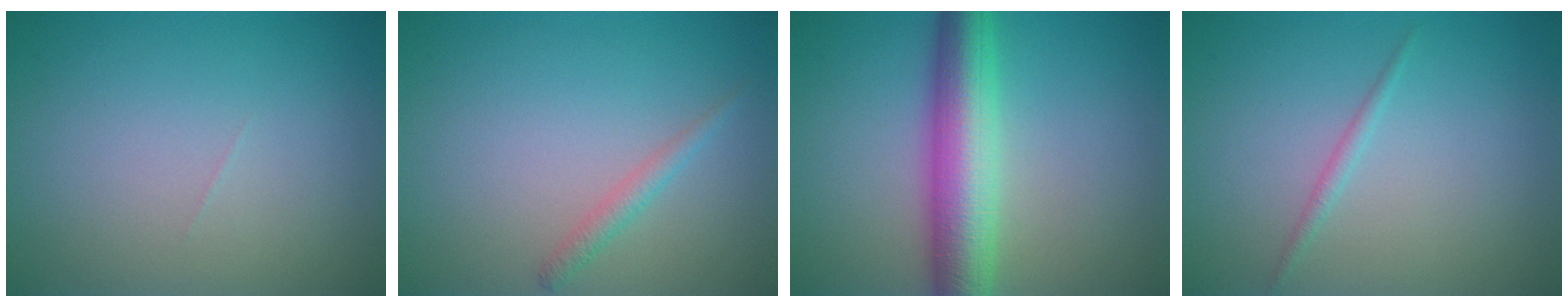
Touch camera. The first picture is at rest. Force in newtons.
{"total": 1.4, "press": 1.4, "slide": 0.1}
{"total": 7.4, "press": 7.4, "slide": 0.2}
{"total": 0.9, "press": 0.9, "slide": 0.0}